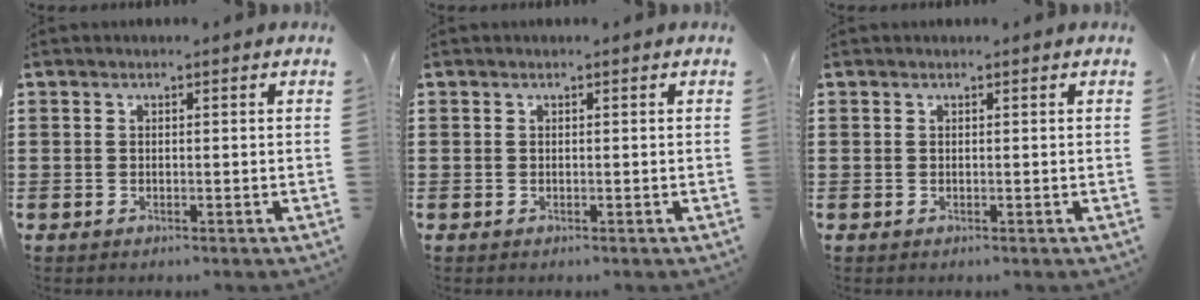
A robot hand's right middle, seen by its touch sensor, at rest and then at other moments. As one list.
[{"total": 0.0}, {"total": 0.0}]